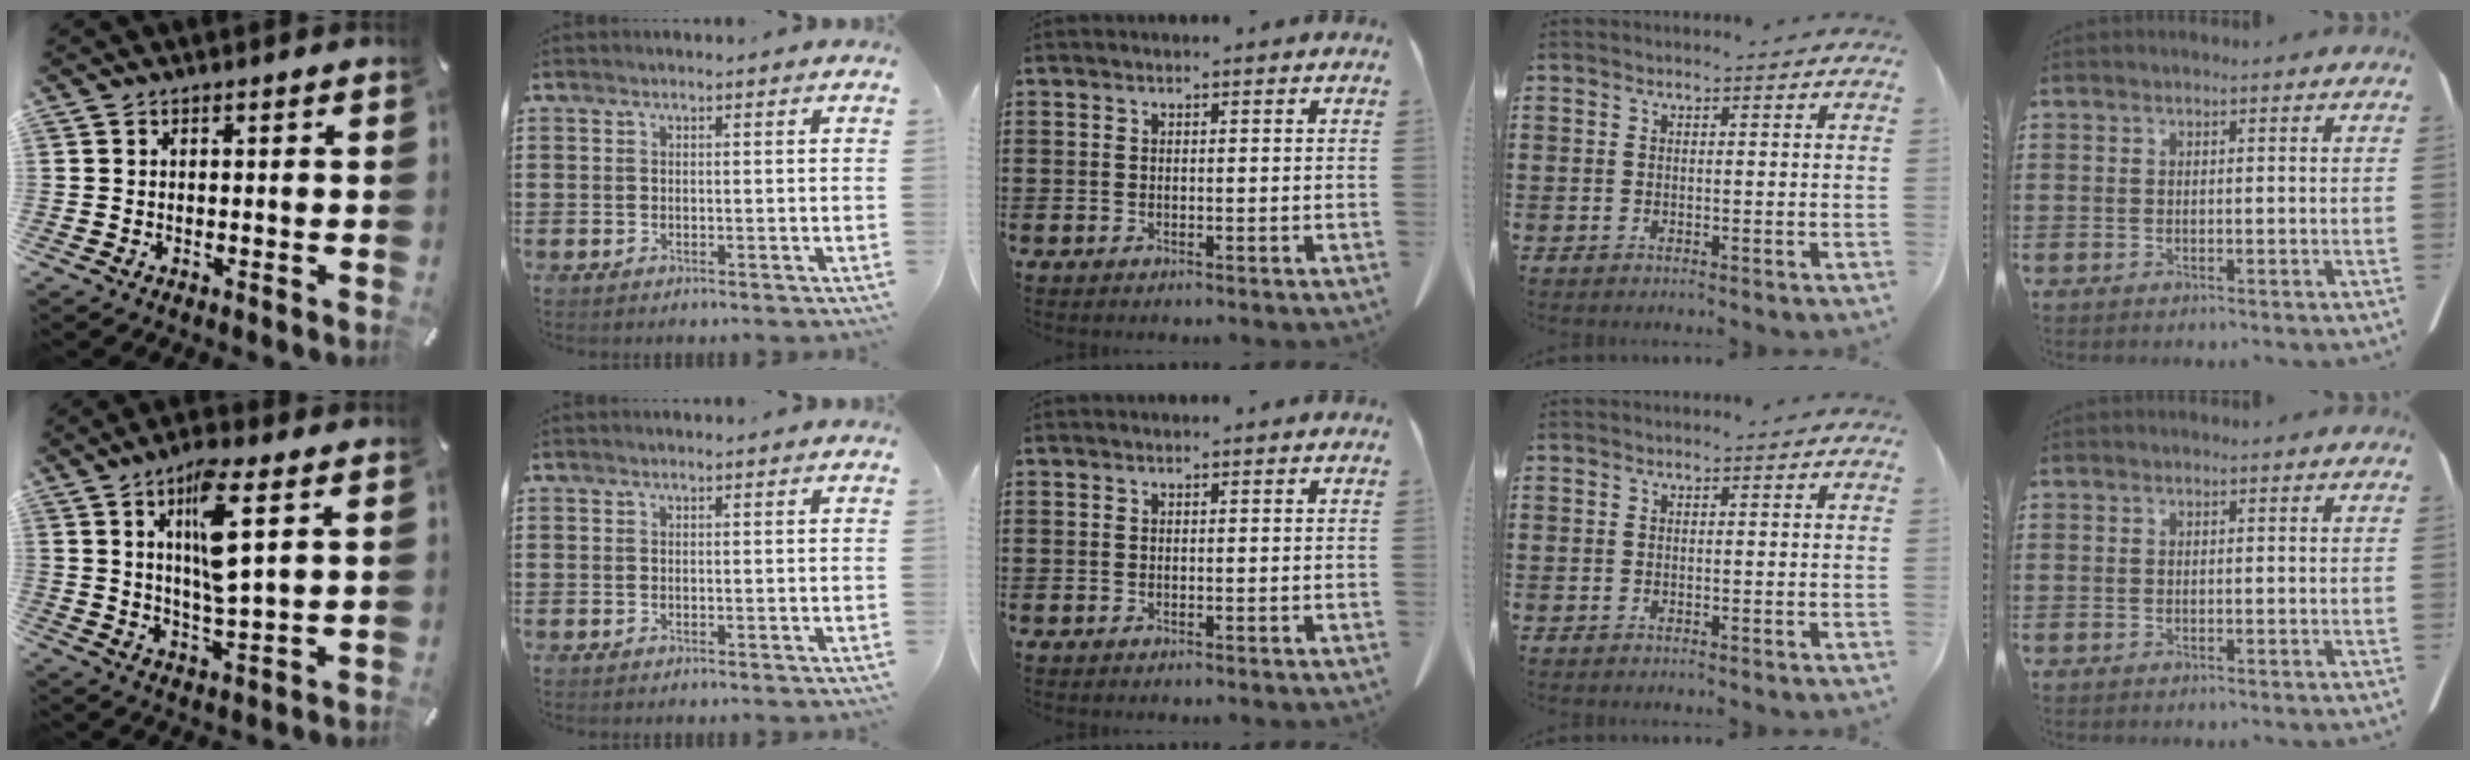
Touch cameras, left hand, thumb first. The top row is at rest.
{"thumb": {"total": 11.9, "force": [4.4, 2.8, 10.6], "torque": [-0.184, -0.011, 0.066]}}